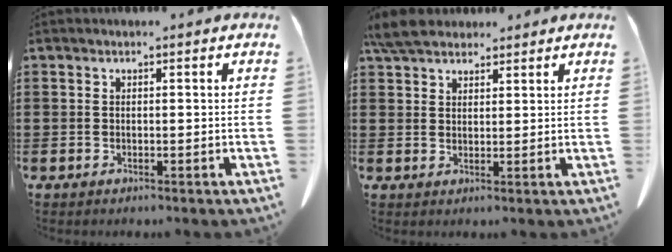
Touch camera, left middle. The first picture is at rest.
{"total": 5.2, "force": [4.5, 1.9, 1.7], "torque": [-0.048, -0.001, 0.088]}